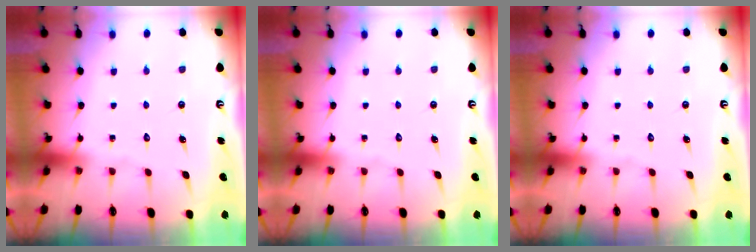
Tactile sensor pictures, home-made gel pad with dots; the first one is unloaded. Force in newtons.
{"total": 0.0}
{"total": 0.0}